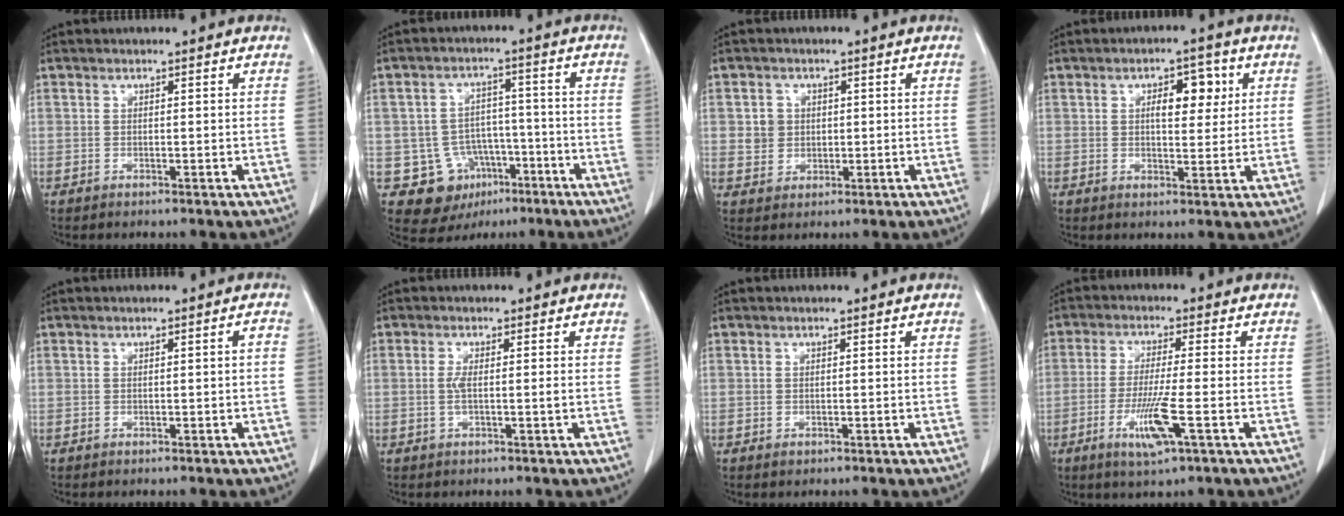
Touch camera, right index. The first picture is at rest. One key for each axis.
{"total": 9.8, "fx": -3.8, "fy": 8.6, "fz": 2.6, "tx": -0.040, "ty": 0.022, "tz": -0.042}
{"total": 3.5, "fx": 0.6, "fy": 3.4, "fz": 0.9, "tx": -0.013, "ty": 0.009, "tz": 0.016}
{"total": 5.5, "fx": 1.7, "fy": 2.5, "fz": 4.6, "tx": -0.068, "ty": 0.009, "tz": 0.026}
{"total": 0.7, "fx": -0.1, "fy": 0.1, "fz": 0.7, "tx": -0.009, "ty": 0.001, "tz": 0.001}
{"total": 2.2, "fx": -0.2, "fy": 0.1, "fz": 2.2, "tx": -0.046, "ty": -0.001, "tz": -0.003}
{"total": 0.5, "fx": -0.2, "fy": 0.5, "fz": 0.2, "tx": -0.003, "ty": 0.002, "tz": -0.001}
{"total": 7.4, "fx": -2.8, "fy": 0.0, "fz": 6.8, "tx": -0.135, "ty": -0.018, "tz": -0.052}